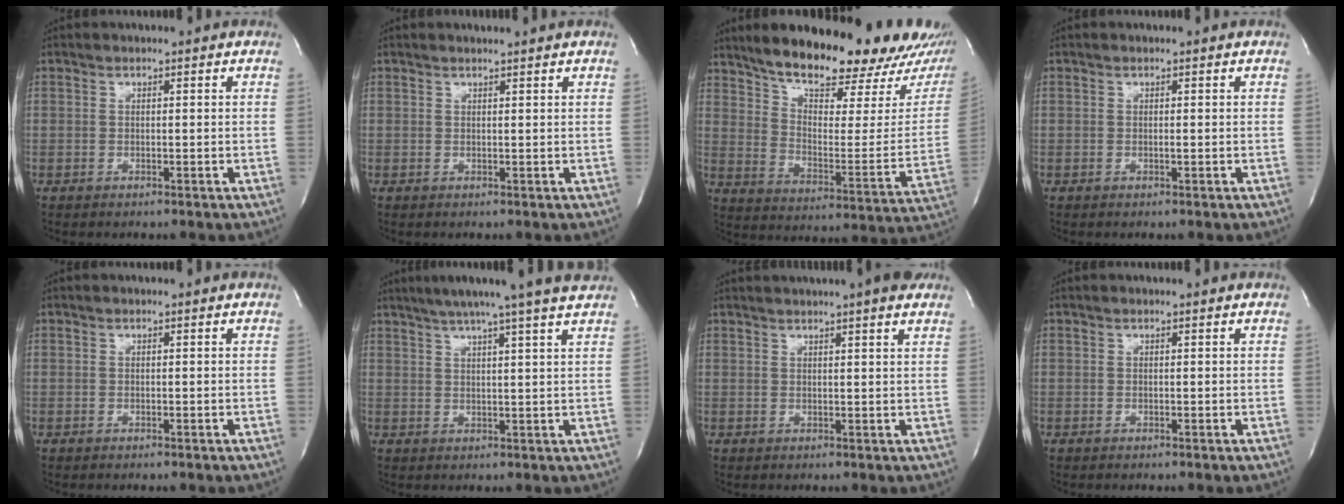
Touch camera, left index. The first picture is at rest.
{"total": 2.1, "force": [1.9, -0.5, 0.7], "torque": [-0.012, 0.005, 0.027]}
{"total": 25.1, "force": [20.3, 5.7, 13.6], "torque": [-0.208, -0.035, 0.271]}
{"total": 0.0}
{"total": 0.0}
{"total": 13.2, "force": [11.2, -1.7, 6.8], "torque": [-0.111, -0.003, 0.138]}
{"total": 9.2, "force": [7.7, 0.2, 5.1], "torque": [-0.080, 0.025, 0.087]}
{"total": 0.6, "force": [0.6, -0.1, 0.2], "torque": [-0.007, 0.002, 0.010]}